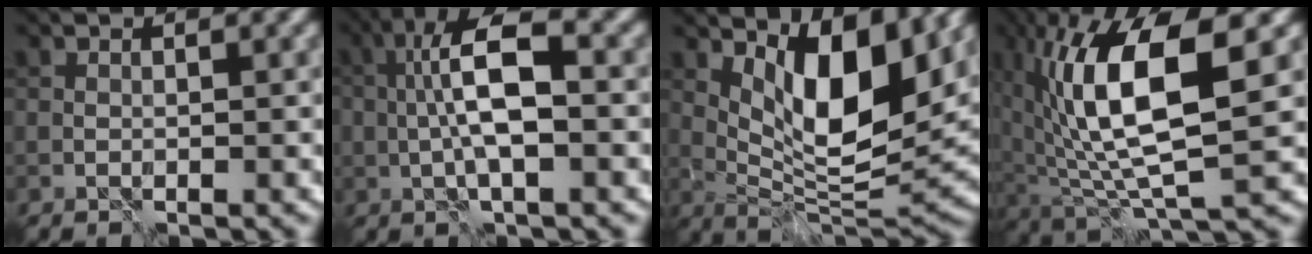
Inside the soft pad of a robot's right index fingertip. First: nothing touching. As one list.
[{"total": 6.6, "force": [0.3, 2.1, 6.2], "torque": [-0.118, 0.016, -0.003]}, {"total": 9.7, "force": [3.9, 3.9, 7.9], "torque": [-0.127, -0.014, 0.073]}, {"total": 10.9, "force": [2.2, 4.0, 9.9], "torque": [-0.190, 0.002, 0.041]}]